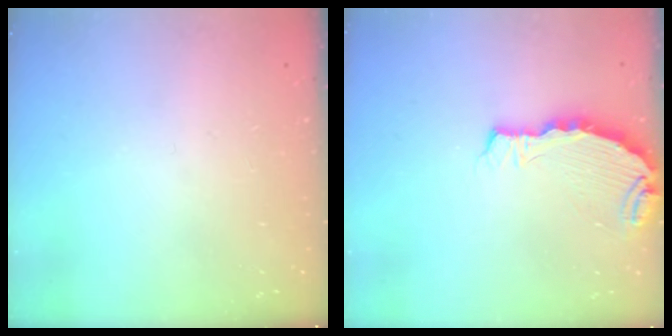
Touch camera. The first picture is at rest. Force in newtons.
{"total": 5.8, "press": 5.8, "slide": 0.1}